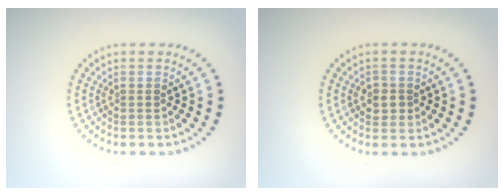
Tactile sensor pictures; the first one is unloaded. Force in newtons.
{"total": 1.5, "press": 1.4, "slide": 0.5}